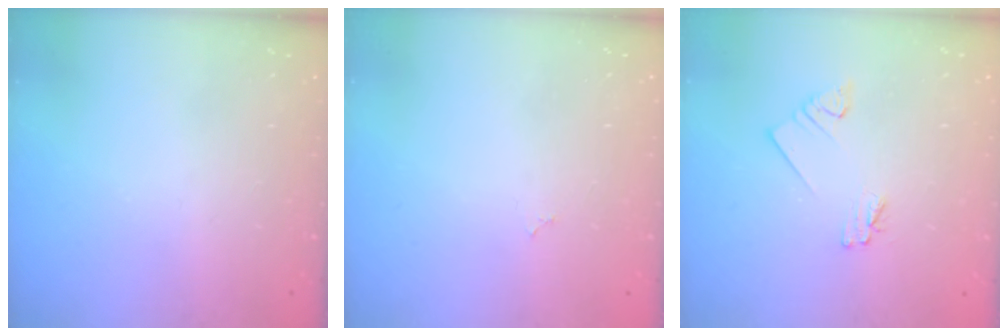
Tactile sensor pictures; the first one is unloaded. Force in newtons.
{"total": 1.8, "press": 1.8, "slide": 0.3}
{"total": 2.3, "press": 2.3, "slide": 0.1}